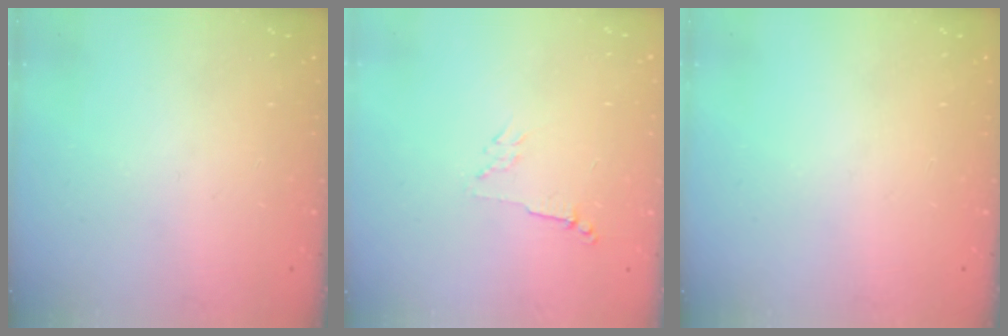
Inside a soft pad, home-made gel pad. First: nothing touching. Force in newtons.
{"total": 4.0, "press": 4.0, "slide": 0.6}
{"total": 0.0}